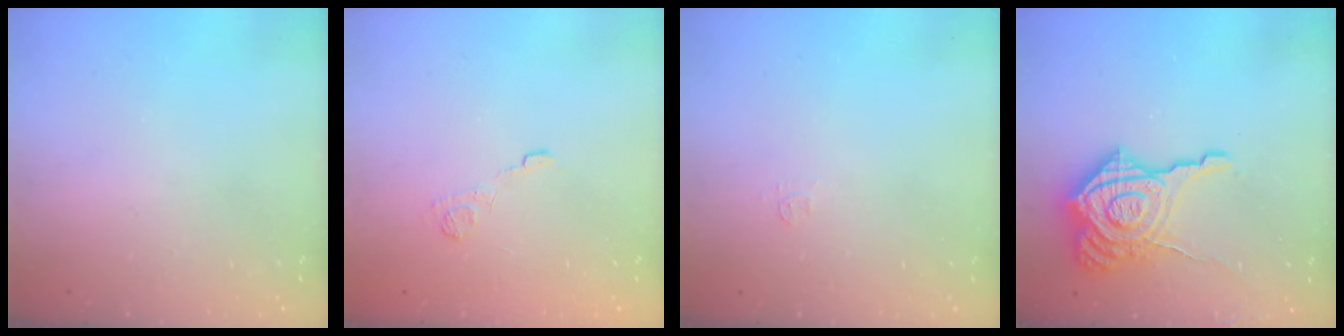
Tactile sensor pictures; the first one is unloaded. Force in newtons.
{"total": 8.5, "press": 8.4, "slide": 1.5}
{"total": 3.1, "press": 3.0, "slide": 0.4}
{"total": 20.6, "press": 20.5, "slide": 1.6}